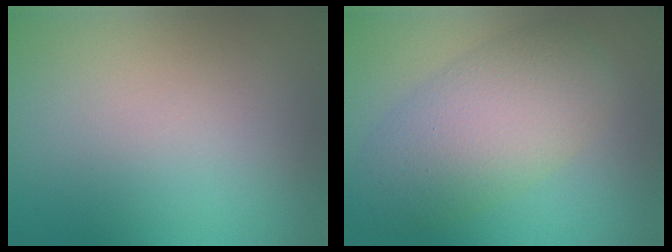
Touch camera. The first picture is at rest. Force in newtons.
{"total": 7.3, "press": 7.3, "slide": 0.1}